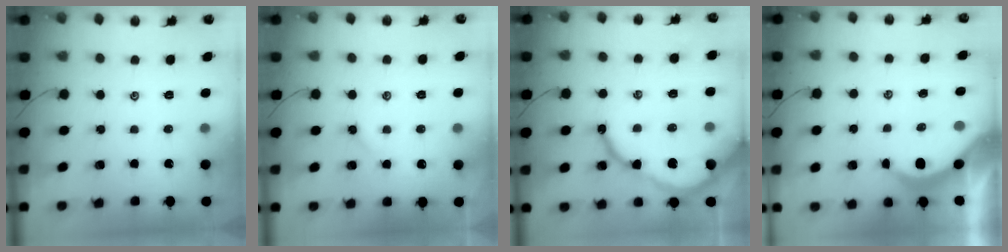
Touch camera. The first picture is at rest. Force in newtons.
{"total": 2.2, "press": 2.1, "slide": 0.5}
{"total": 13.1, "press": 13.0, "slide": 1.3}
{"total": 3.8, "press": 3.8, "slide": 0.5}